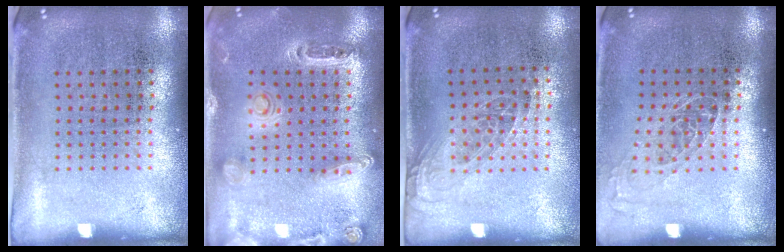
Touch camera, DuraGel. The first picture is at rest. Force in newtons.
{"total": 1.3, "press": 1.3, "slide": 0.3}
{"total": 1.1, "press": 0.9, "slide": 0.5}
{"total": 1.0, "press": 0.9, "slide": 0.5}